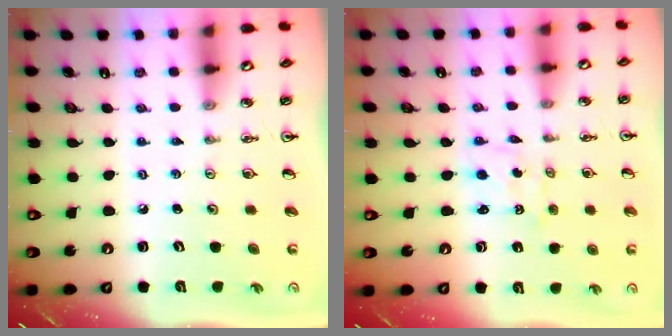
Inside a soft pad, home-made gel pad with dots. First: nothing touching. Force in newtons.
{"total": 1.1, "press": 0.7, "slide": 0.8}